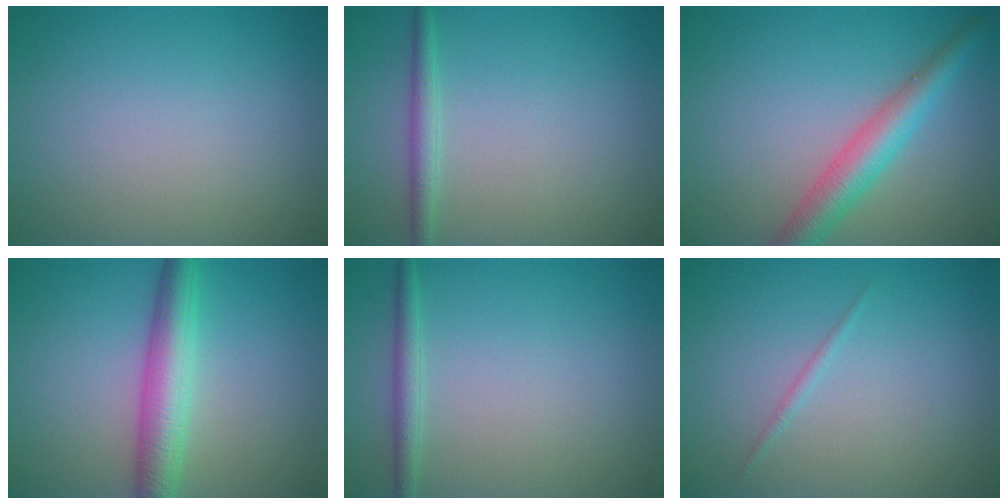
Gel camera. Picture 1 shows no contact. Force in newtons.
{"total": 1.8, "press": 1.8, "slide": 0.1}
{"total": 4.4, "press": 4.4, "slide": 0.1}
{"total": 5.0, "press": 5.0, "slide": 0.1}
{"total": 1.7, "press": 1.7, "slide": 0.0}
{"total": 0.6, "press": 0.6, "slide": 0.0}